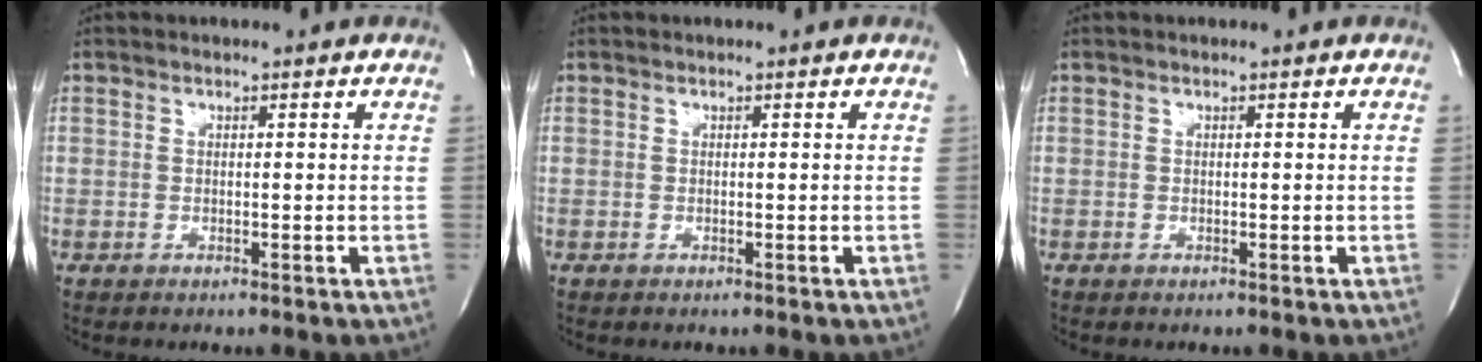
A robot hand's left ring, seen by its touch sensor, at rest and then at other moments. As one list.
[{"total": 0.0}, {"total": 0.0}]